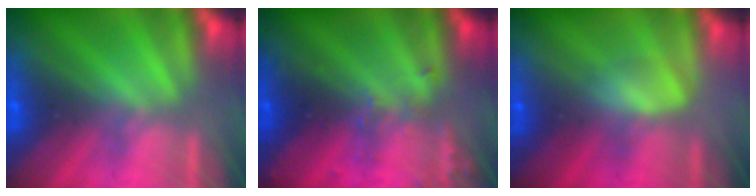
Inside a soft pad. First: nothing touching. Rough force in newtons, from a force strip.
{"total": 3.2}
{"total": 2.7}